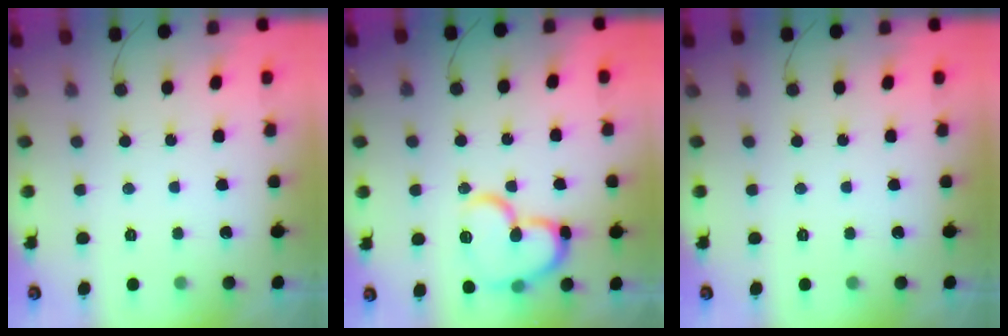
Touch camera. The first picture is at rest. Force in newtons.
{"total": 15.6, "press": 15.6, "slide": 1.5}
{"total": 0.0}